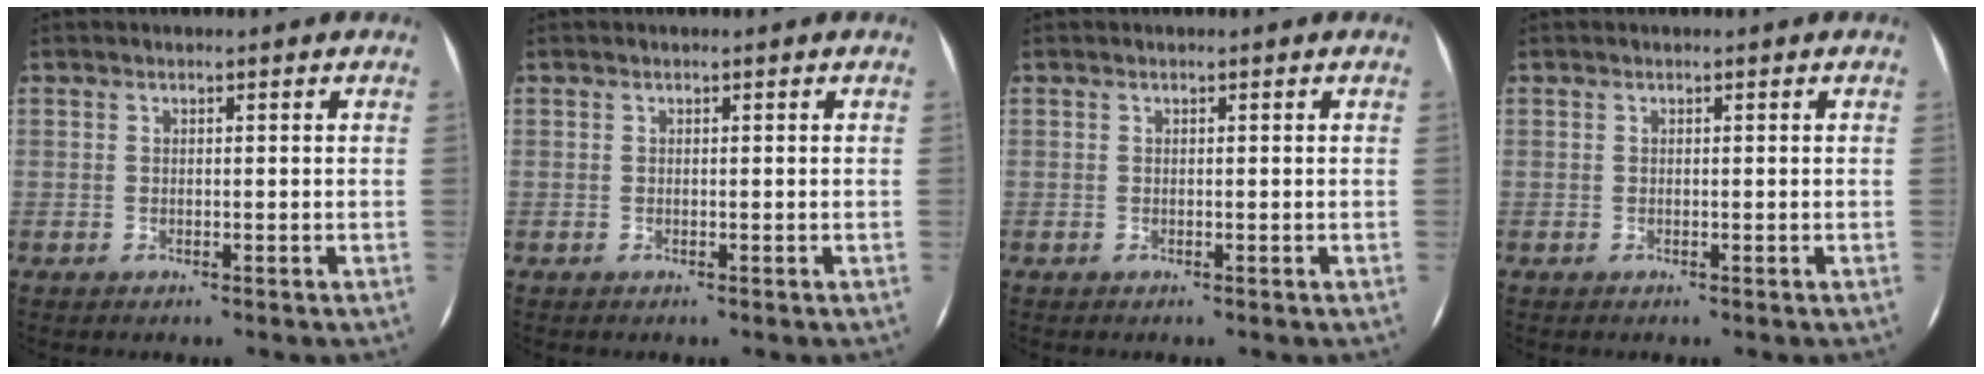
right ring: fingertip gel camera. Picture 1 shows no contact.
{"total": 0.0}
{"total": 0.0}
{"total": 0.0}